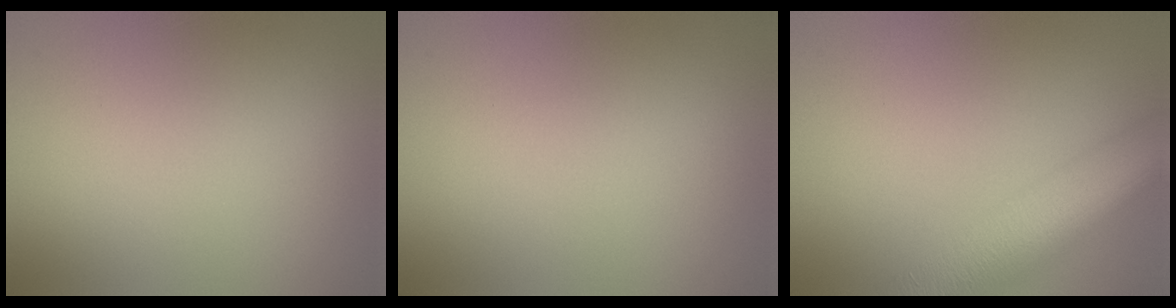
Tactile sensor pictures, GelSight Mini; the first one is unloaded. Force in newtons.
{"total": 0.0}
{"total": 11.2, "press": 11.2, "slide": 0.6}